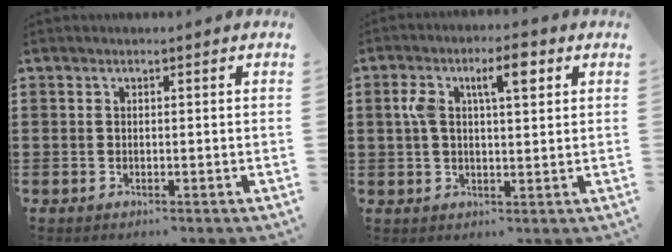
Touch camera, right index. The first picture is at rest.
{"total": 6.8, "force": [2.4, 2.4, 5.9], "torque": [-0.108, 0.006, 0.036]}